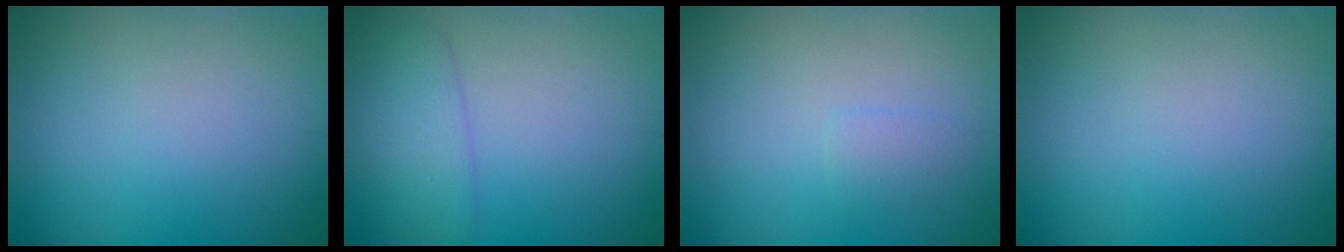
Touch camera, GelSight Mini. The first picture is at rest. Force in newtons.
{"total": 2.7, "press": 2.7, "slide": 0.2}
{"total": 0.9, "press": 0.9, "slide": 0.1}
{"total": 0.0}